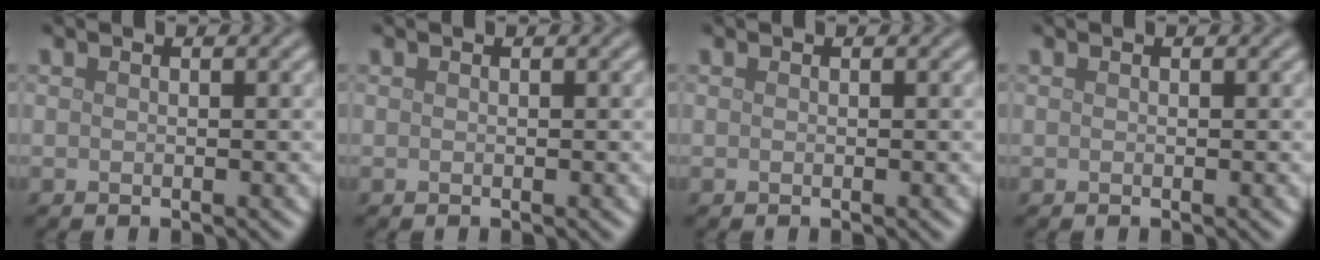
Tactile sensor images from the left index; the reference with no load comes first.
{"total": 0.0}
{"total": 0.0}
{"total": 0.0}